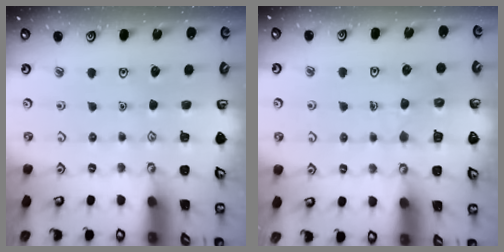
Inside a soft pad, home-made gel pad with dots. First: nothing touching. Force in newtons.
{"total": 5.9, "press": 5.9, "slide": 0.3}